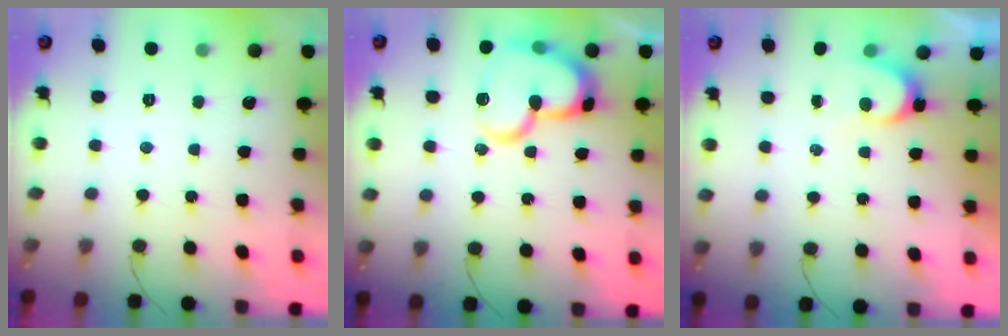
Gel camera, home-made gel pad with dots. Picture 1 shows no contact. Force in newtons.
{"total": 18.1, "press": 18.0, "slide": 1.8}
{"total": 5.1, "press": 5.1, "slide": 0.2}